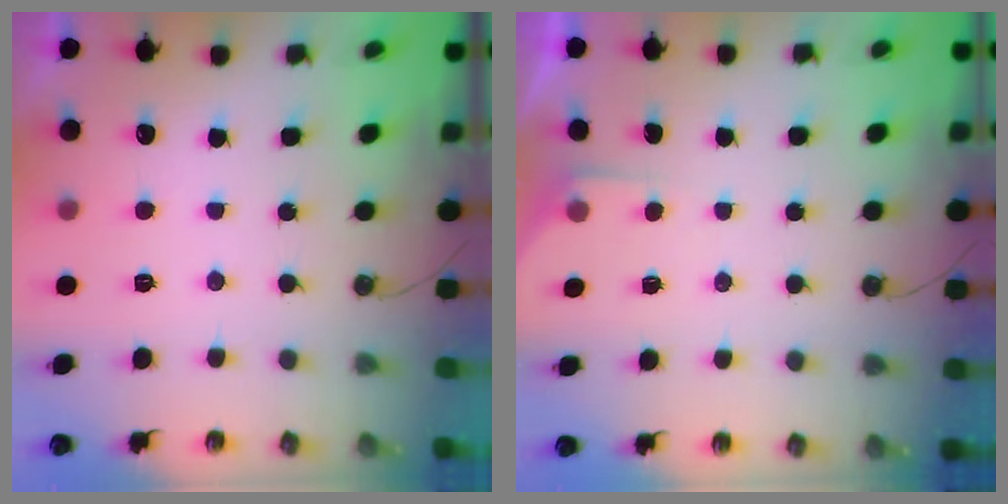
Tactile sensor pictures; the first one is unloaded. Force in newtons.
{"total": 2.0, "press": 2.0, "slide": 0.3}